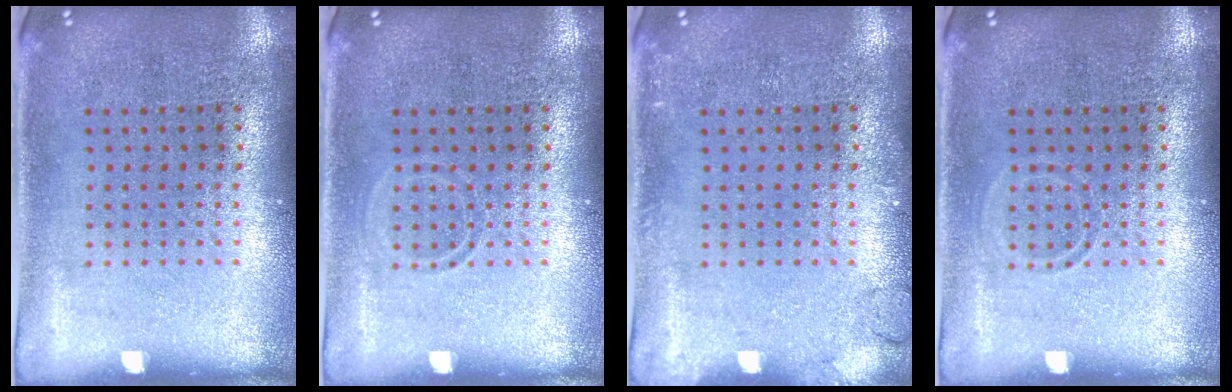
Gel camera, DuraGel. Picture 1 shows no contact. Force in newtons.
{"total": 0.8, "press": 0.8, "slide": 0.3}
{"total": 1.2, "press": 1.1, "slide": 0.2}
{"total": 0.8, "press": 0.8, "slide": 0.3}